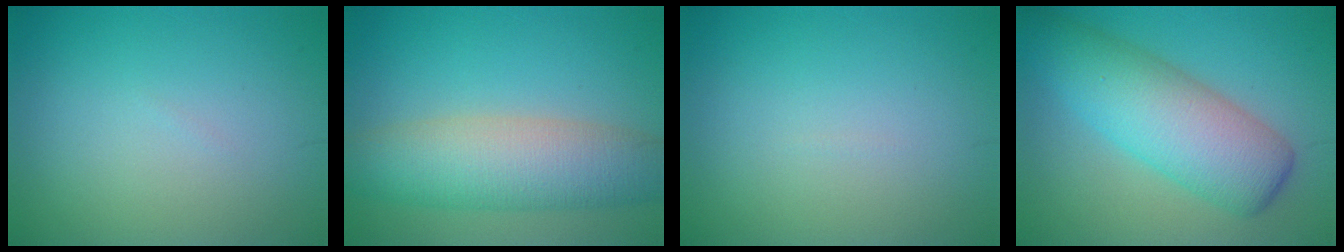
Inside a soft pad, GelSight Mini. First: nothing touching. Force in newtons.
{"total": 7.6, "press": 7.6, "slide": 0.3}
{"total": 0.0}
{"total": 6.7, "press": 6.7, "slide": 0.1}